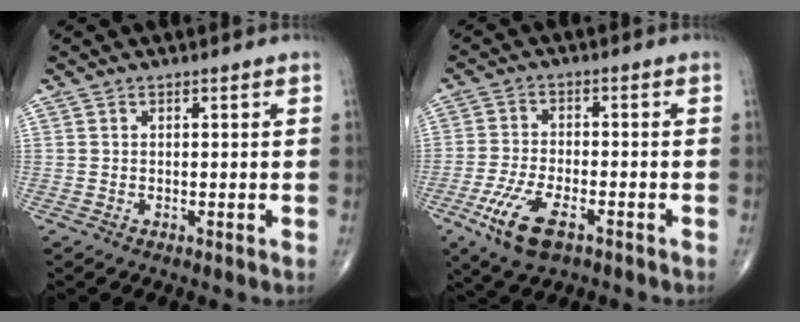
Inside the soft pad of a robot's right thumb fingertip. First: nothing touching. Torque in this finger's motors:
{"motor_torque": [0.09, 0.31, 0.45, 0.14, 0.25]}